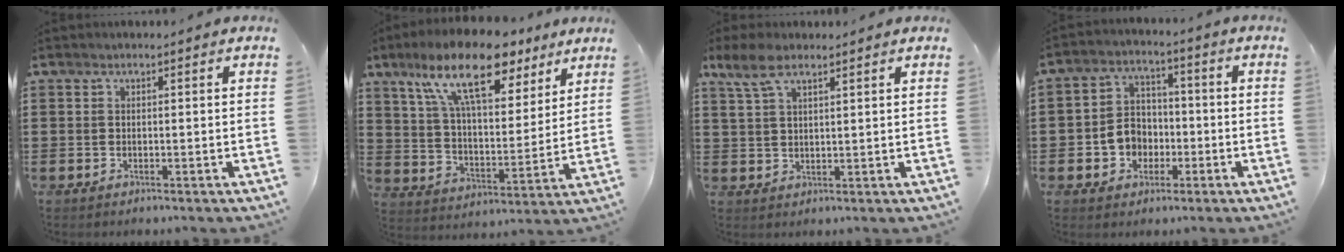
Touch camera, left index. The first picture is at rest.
{"total": 15.4, "force": [10.3, 5.1, 10.2], "torque": [-0.202, -0.026, 0.179]}
{"total": 5.2, "force": [3.3, 1.8, 3.5], "torque": [-0.077, 0.006, 0.061]}
{"total": 6.0, "force": [-1.9, 5.3, 2.2], "torque": [-0.060, 0.017, -0.035]}